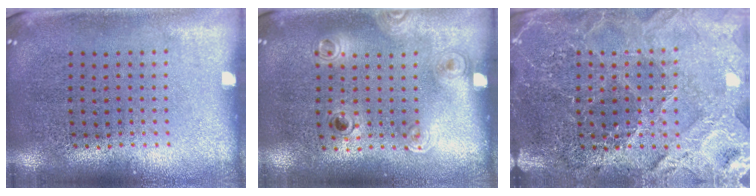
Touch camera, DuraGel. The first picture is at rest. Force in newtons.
{"total": 1.1, "press": 0.8, "slide": 0.7}
{"total": 4.0, "press": 3.8, "slide": 1.2}